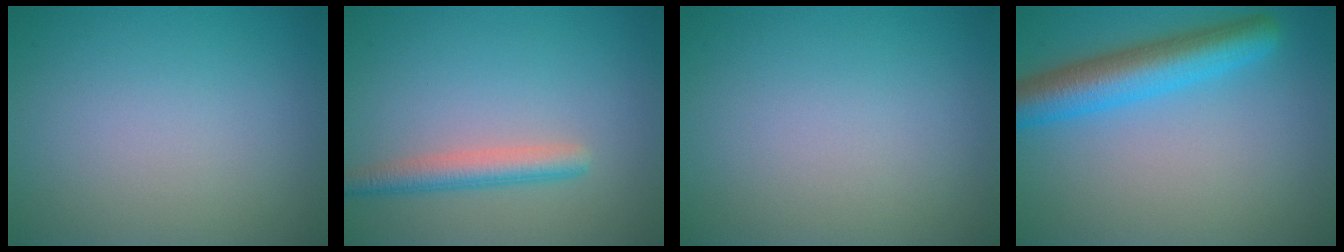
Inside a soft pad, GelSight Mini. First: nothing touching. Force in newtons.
{"total": 2.7, "press": 2.7, "slide": 0.3}
{"total": 0.0}
{"total": 6.0, "press": 6.0, "slide": 0.3}